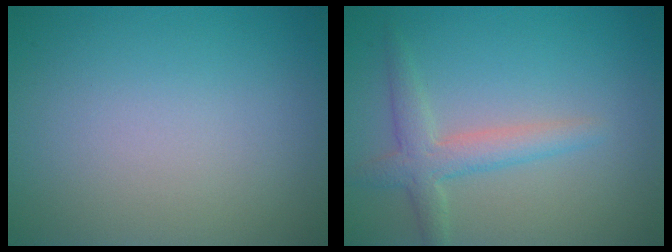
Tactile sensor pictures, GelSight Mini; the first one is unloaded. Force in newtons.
{"total": 2.9, "press": 2.9, "slide": 0.1}